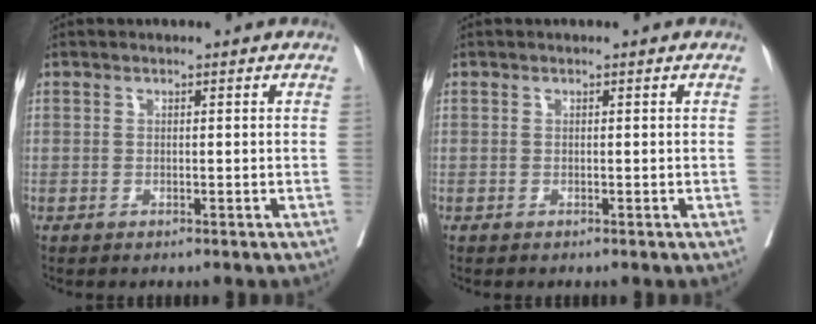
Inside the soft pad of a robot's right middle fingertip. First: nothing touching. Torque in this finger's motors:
{"motor_torque": [-0.02, -0.01, 0.00, 0.00]}